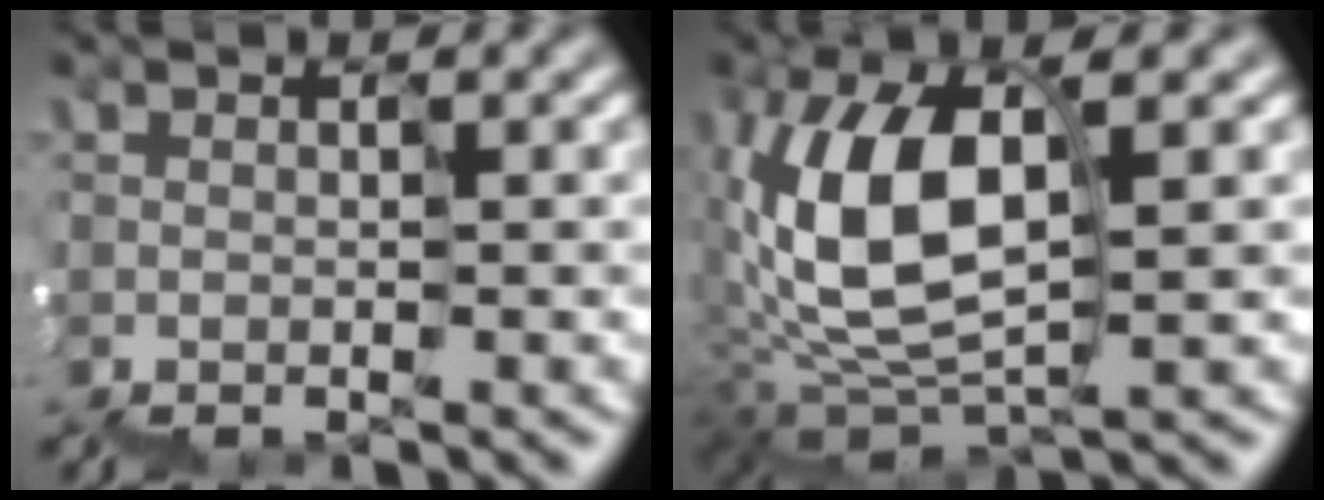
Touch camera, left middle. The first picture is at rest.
{"total": 7.9, "force": [1.7, 4.1, 6.5], "torque": [-0.166, 0.019, 0.028]}